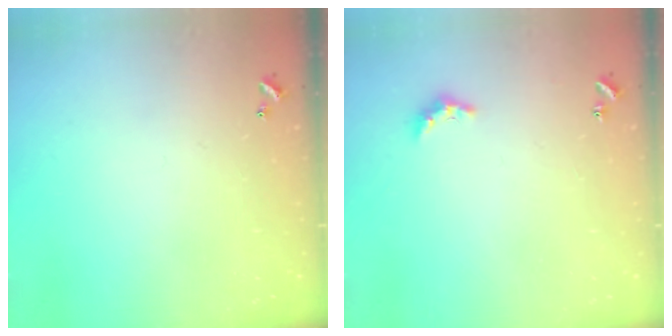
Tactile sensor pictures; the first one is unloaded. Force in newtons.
{"total": 4.0, "press": 4.0, "slide": 0.7}